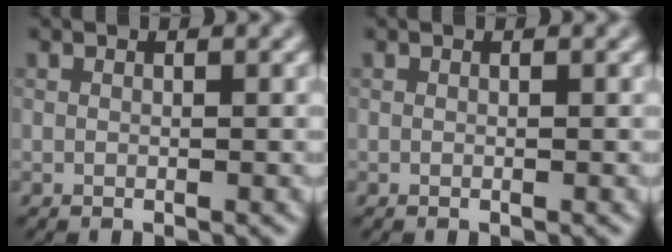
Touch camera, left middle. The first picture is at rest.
{"total": 0.0}